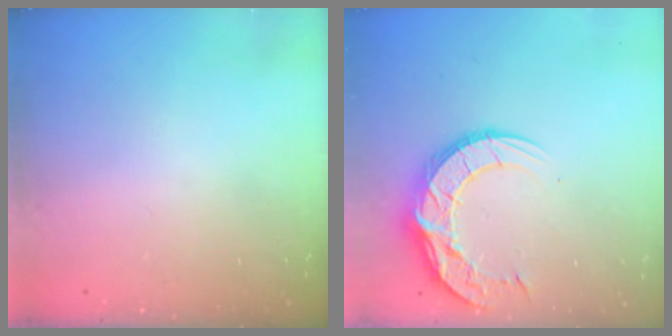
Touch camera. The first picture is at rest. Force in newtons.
{"total": 13.7, "press": 13.6, "slide": 1.1}